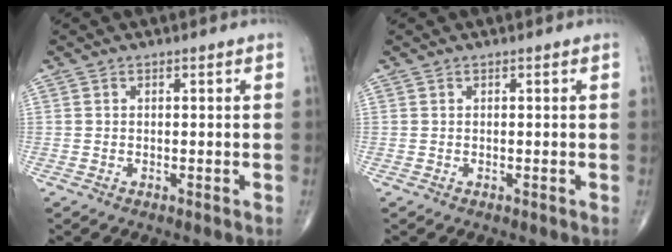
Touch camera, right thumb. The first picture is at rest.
{"total": 0.0}